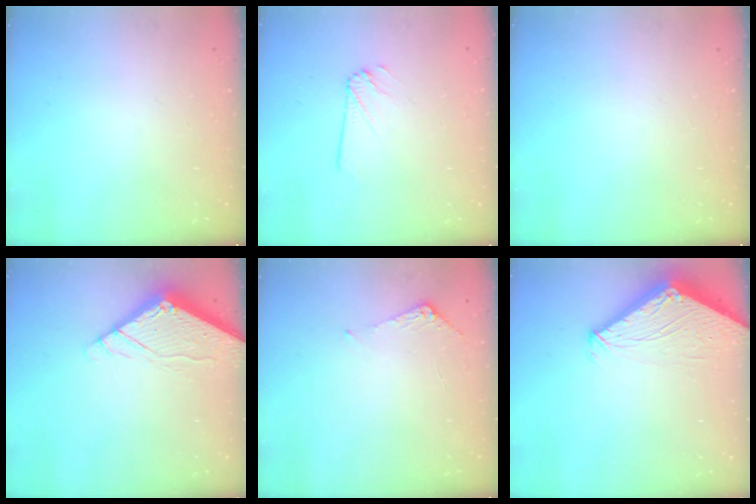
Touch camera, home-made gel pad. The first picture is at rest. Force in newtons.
{"total": 1.8, "press": 1.8, "slide": 0.0}
{"total": 0.0}
{"total": 5.6, "press": 5.6, "slide": 0.5}
{"total": 5.7, "press": 5.6, "slide": 0.5}
{"total": 3.5, "press": 3.4, "slide": 0.4}